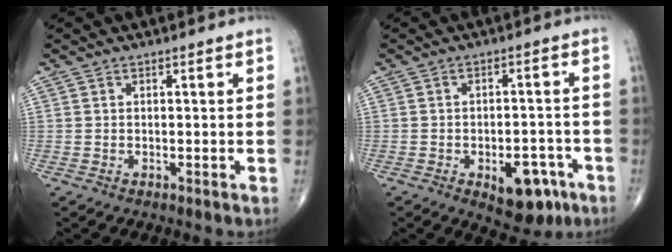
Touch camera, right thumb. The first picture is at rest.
{"total": 9.4, "force": [-4.3, 5.0, 6.8], "torque": [-0.063, 0.023, -0.049]}